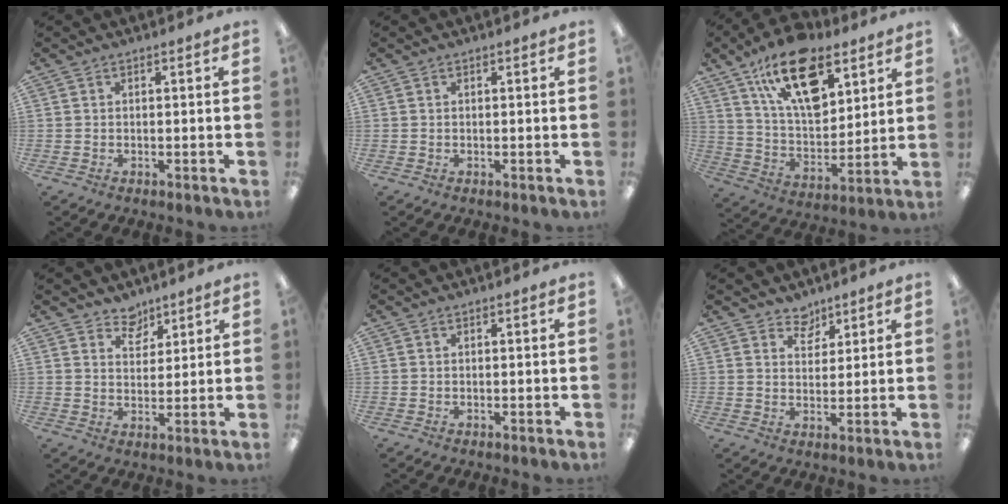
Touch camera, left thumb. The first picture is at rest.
{"total": 0.0}
{"total": 20.7, "force": [12.0, 10.5, 13.3], "torque": [-0.226, -0.051, 0.206]}
{"total": 5.4, "force": [4.5, 2.9, 0.6], "torque": [-0.006, -0.029, 0.080]}
{"total": 0.0}
{"total": 4.8, "force": [4.0, 2.6, 0.4], "torque": [0.001, -0.027, 0.071]}